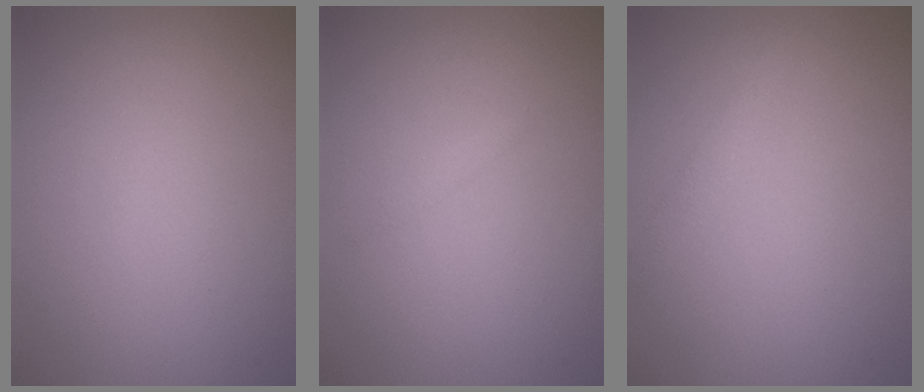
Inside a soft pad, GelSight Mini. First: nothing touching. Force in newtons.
{"total": 0.5, "press": 0.5, "slide": 0.0}
{"total": 1.3, "press": 1.3, "slide": 0.1}